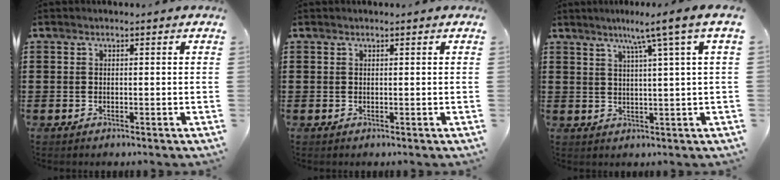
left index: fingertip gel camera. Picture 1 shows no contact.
{"total": 0.0}
{"total": 5.8, "force": [3.1, -1.1, 4.7], "torque": [-0.099, -0.005, 0.047]}